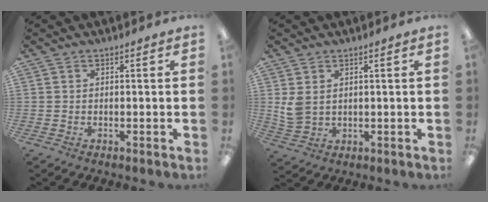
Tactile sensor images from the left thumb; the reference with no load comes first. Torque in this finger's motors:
{"motor_torque": [-0.01, 0.04, 0.17, -0.18, 0.00]}